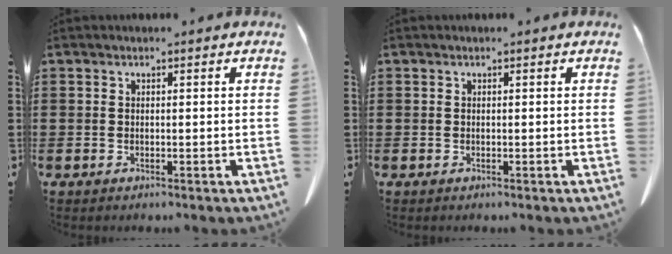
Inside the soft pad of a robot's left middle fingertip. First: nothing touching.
{"total": 0.0}